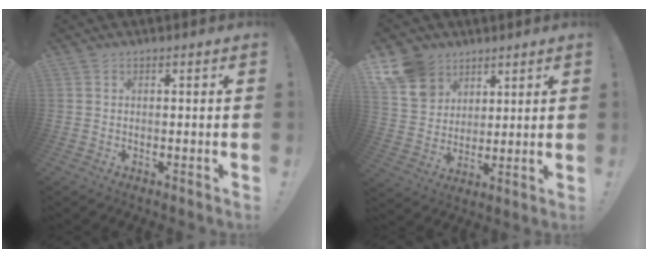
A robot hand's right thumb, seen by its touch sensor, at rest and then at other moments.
{"total": 13.0, "force": [7.7, 9.6, 4.1], "torque": [-0.073, -0.047, 0.156]}